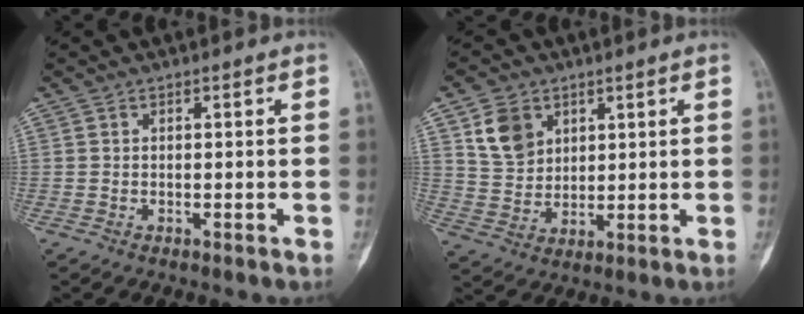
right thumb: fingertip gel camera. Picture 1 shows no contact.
{"total": 8.3, "force": [3.9, 6.4, 3.7], "torque": [-0.043, -0.018, 0.082]}